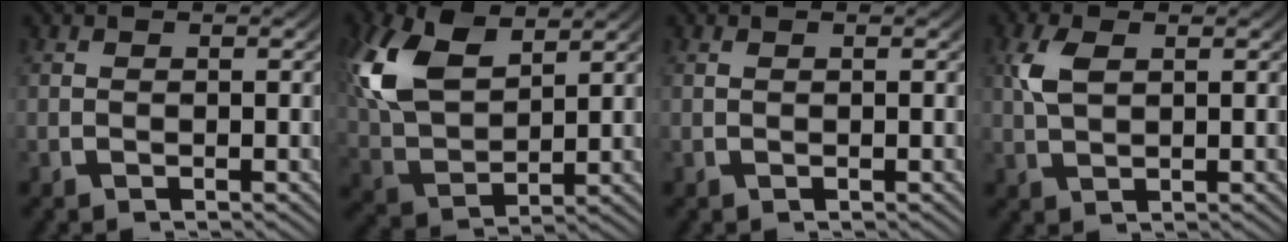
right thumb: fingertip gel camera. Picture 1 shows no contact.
{"total": 9.2, "force": [3.0, 5.9, 6.4], "torque": [-0.169, -0.022, 0.071]}
{"total": 0.0}
{"total": 2.6, "force": [1.2, 1.3, 1.9], "torque": [-0.049, 0.000, 0.030]}